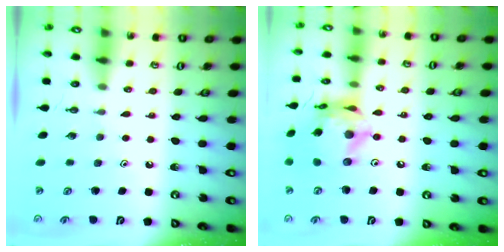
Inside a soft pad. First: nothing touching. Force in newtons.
{"total": 15.7, "press": 15.6, "slide": 1.5}